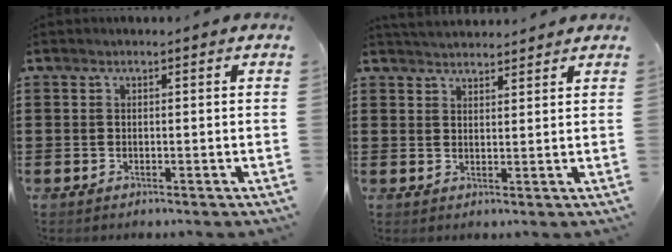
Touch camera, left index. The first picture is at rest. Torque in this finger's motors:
{"motor_torque": [0.01, 0.17, 0.09, 0.05]}